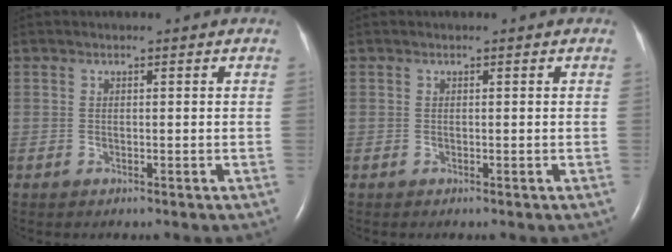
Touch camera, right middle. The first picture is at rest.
{"total": 0.0}